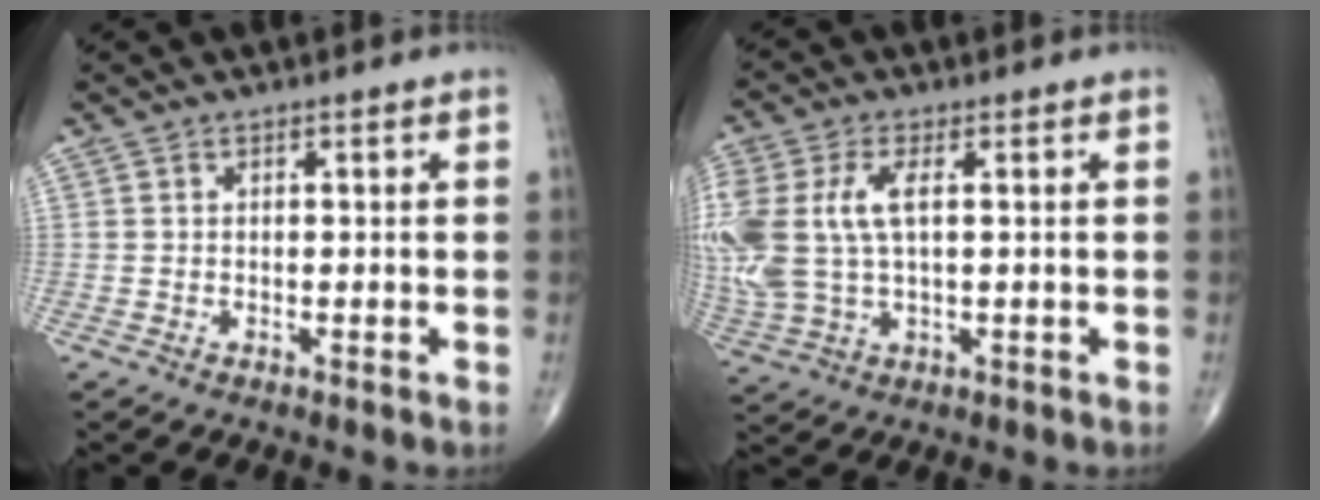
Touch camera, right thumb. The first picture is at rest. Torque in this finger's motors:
{"motor_torque": [0.30, 0.33, 1.33, 0.33, 0.20]}